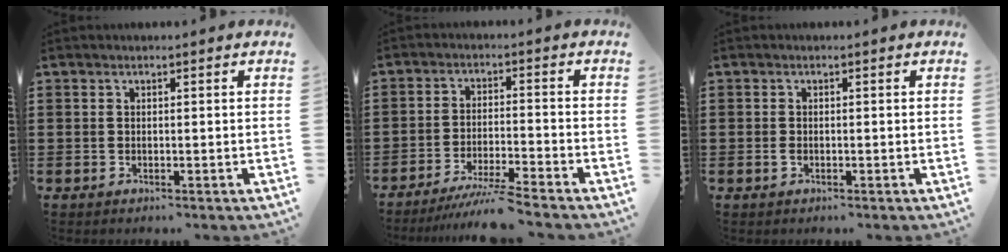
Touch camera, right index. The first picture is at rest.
{"total": 5.7, "force": [-5.1, -0.5, 2.5], "torque": [-0.055, -0.020, -0.099]}
{"total": 0.9, "force": [-0.4, 0.5, 0.6], "torque": [-0.014, -0.002, -0.008]}